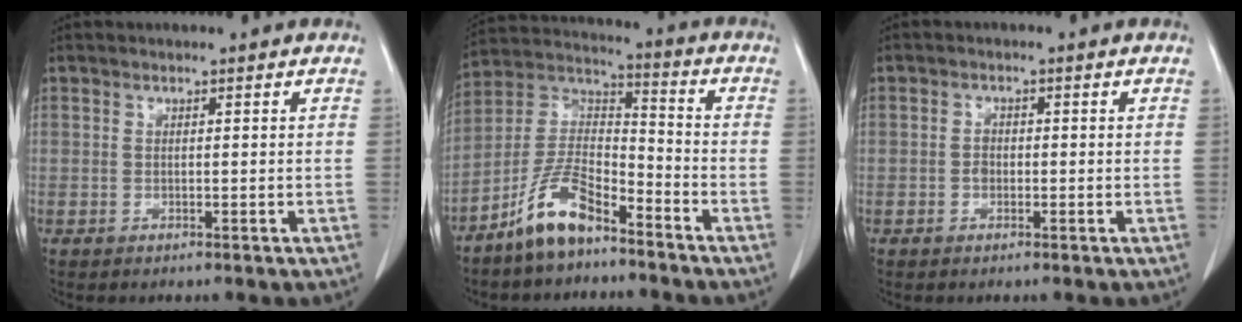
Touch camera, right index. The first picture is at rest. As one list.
[{"total": 10.8, "force": [-7.7, 3.4, 6.7], "torque": [-0.145, 0.012, -0.153]}, {"total": 1.3, "force": [-0.4, 1.0, 0.7], "torque": [-0.011, 0.004, -0.007]}]